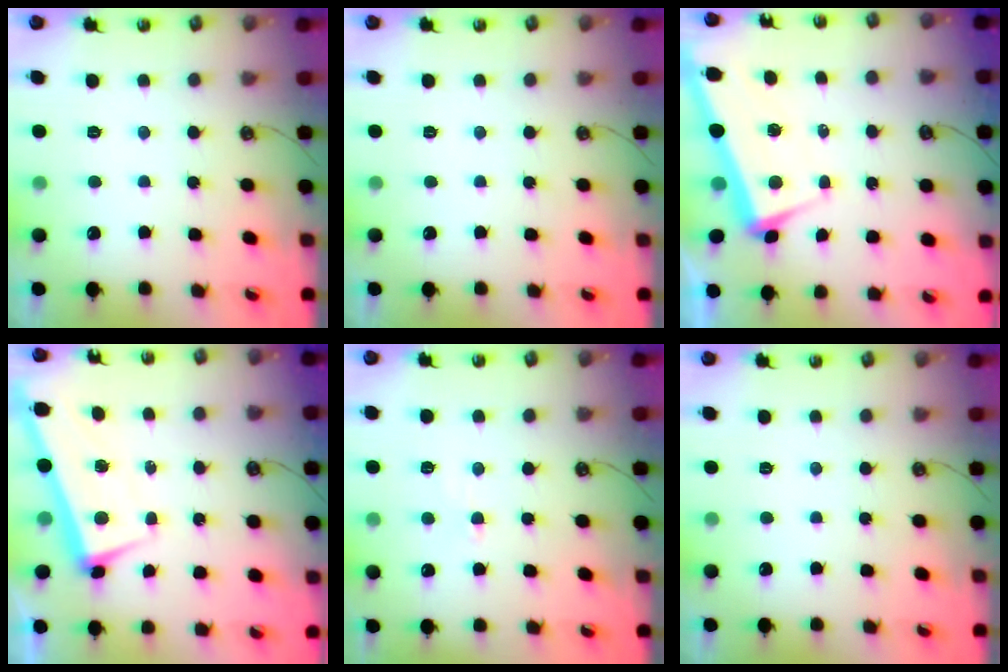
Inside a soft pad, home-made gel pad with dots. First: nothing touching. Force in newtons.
{"total": 0.0}
{"total": 3.0, "press": 2.8, "slide": 0.9}
{"total": 1.5, "press": 0.3, "slide": 1.5}
{"total": 1.2, "press": 1.0, "slide": 0.6}
{"total": 0.0}